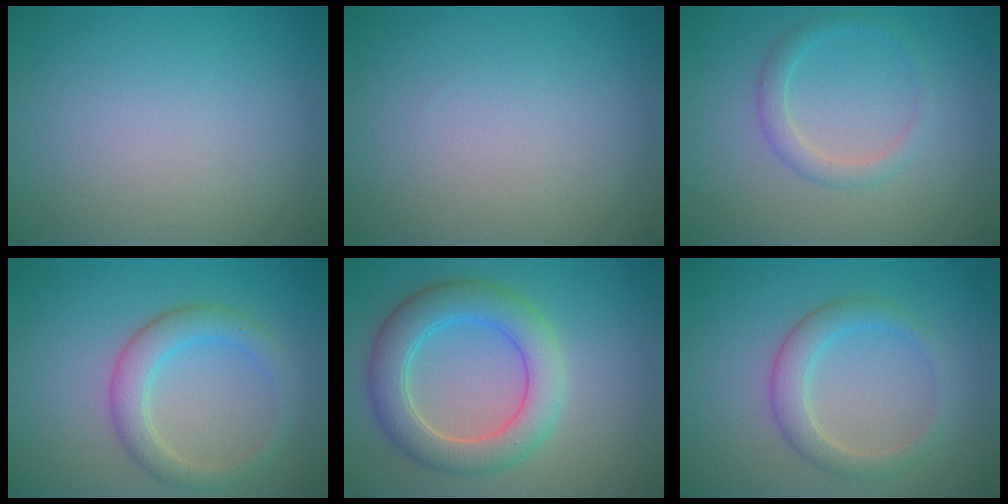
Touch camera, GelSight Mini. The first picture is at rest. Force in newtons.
{"total": 0.0}
{"total": 1.8, "press": 1.8, "slide": 0.2}
{"total": 3.4, "press": 3.4, "slide": 0.1}
{"total": 5.6, "press": 5.6, "slide": 0.4}
{"total": 2.8, "press": 2.8, "slide": 0.2}